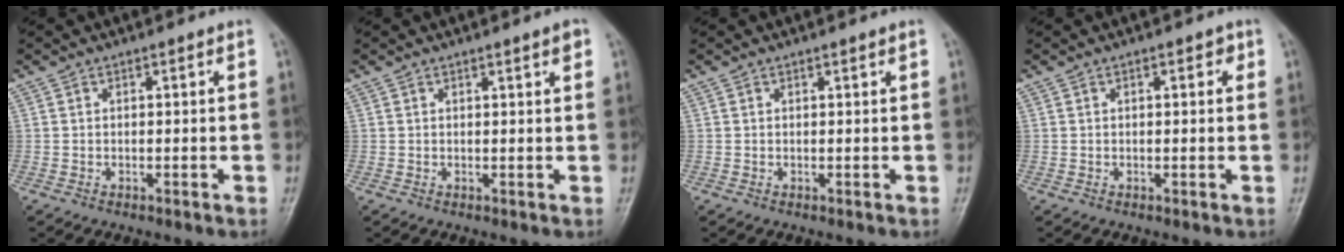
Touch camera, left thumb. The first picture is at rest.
{"total": 1.5, "force": [0.9, 0.1, 1.2], "torque": [-0.017, -0.004, 0.012]}
{"total": 0.5, "force": [0.4, 0.0, 0.4], "torque": [-0.009, -0.002, 0.007]}
{"total": 2.1, "force": [0.7, 1.0, 1.7], "torque": [-0.018, 0.002, 0.006]}